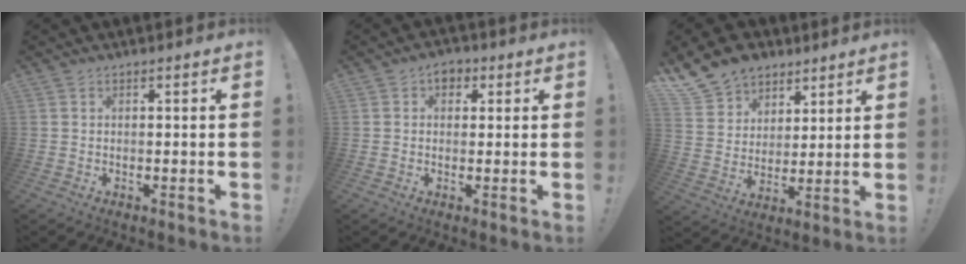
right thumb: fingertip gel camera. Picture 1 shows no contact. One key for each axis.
{"total": 4.0, "fx": 1.3, "fy": 3.1, "fz": 2.2, "tx": -0.022, "ty": 0.000, "tz": 0.021}
{"total": 12.4, "fx": 8.6, "fy": 8.5, "fz": 2.8, "tx": -0.060, "ty": -0.057, "tz": 0.171}